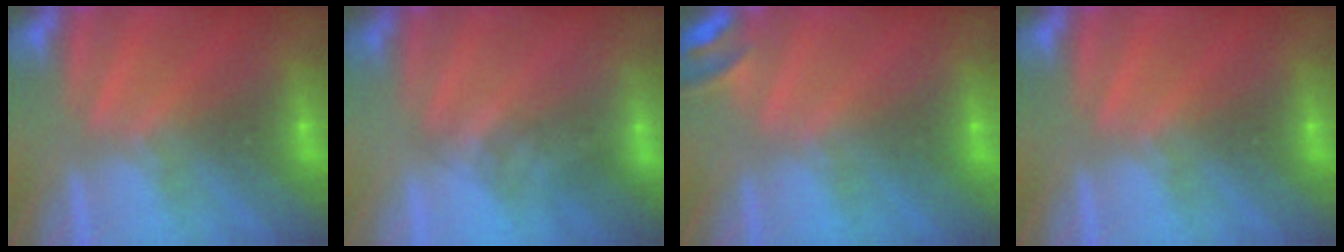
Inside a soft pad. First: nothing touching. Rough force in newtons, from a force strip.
{"total": 1.6}
{"total": 2.8}
{"total": 0.0}